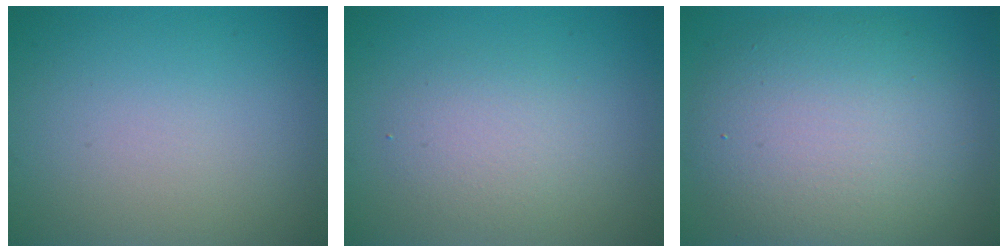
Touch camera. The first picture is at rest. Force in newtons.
{"total": 2.5, "press": 2.5, "slide": 0.2}
{"total": 9.2, "press": 9.2, "slide": 0.4}